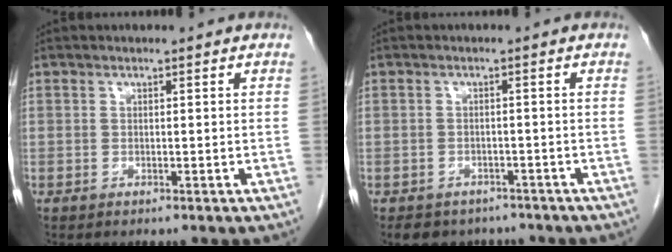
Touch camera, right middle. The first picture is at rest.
{"total": 6.2, "force": [-5.1, 3.4, 1.1], "torque": [-0.008, 0.007, -0.065]}